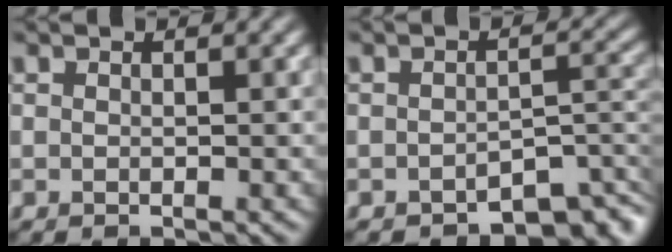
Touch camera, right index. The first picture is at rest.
{"total": 5.1, "force": [-3.8, 2.0, 2.7], "torque": [-0.023, -0.002, -0.048]}